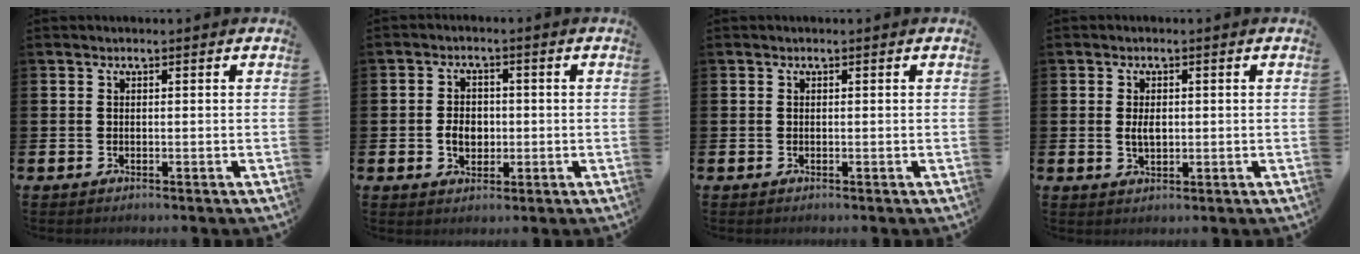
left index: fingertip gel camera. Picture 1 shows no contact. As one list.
[{"total": 3.5, "force": [-0.4, 2.7, 2.2], "torque": [-0.027, 0.000, -0.015]}, {"total": 0.0}, {"total": 2.3, "force": [0.2, 1.3, 1.9], "torque": [-0.027, 0.001, 0.000]}]